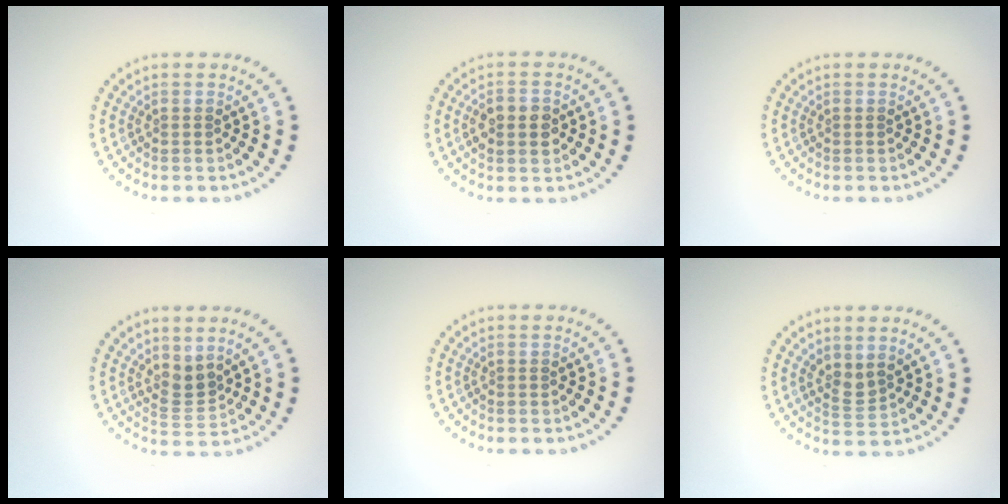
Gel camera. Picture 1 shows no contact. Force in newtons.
{"total": 3.0, "press": 3.0, "slide": 0.1}
{"total": 0.0}
{"total": 2.3, "press": 1.6, "slide": 1.6}
{"total": 0.0}
{"total": 1.8, "press": 1.4, "slide": 1.1}